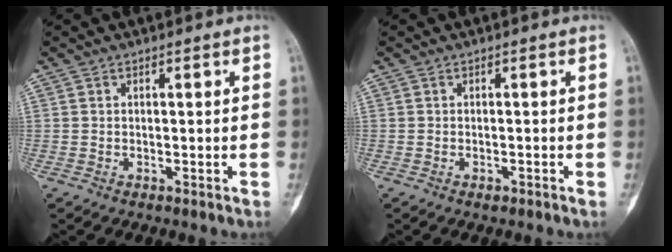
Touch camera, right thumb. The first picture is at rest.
{"total": 0.8, "force": [-0.5, 0.3, 0.5], "torque": [-0.008, 0.004, -0.007]}